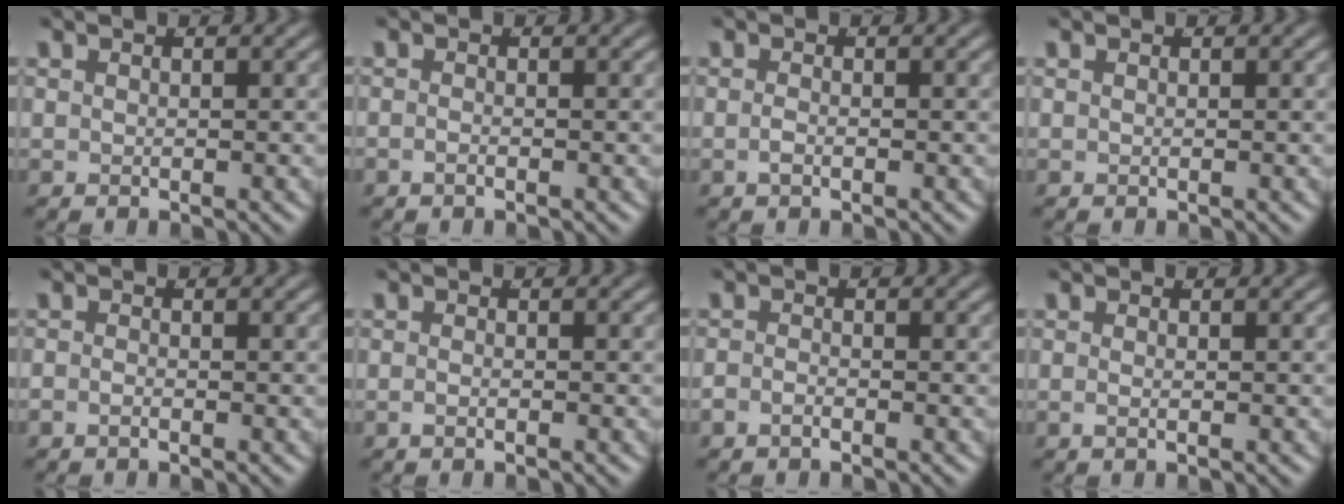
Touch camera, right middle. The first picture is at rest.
{"total": 0.9, "force": [-0.8, 0.2, 0.3], "torque": [-0.013, -0.007, -0.015]}
{"total": 0.8, "force": [-0.6, -0.2, 0.5], "torque": [-0.017, -0.010, -0.007]}
{"total": 0.0}
{"total": 1.2, "force": [-0.8, 0.6, 0.5], "torque": [-0.019, -0.007, -0.016]}
{"total": 0.9, "force": [-0.7, -0.2, 0.4], "torque": [-0.011, -0.006, -0.012]}
{"total": 1.3, "force": [-1.1, 0.5, 0.5], "torque": [-0.016, -0.009, -0.019]}
{"total": 0.7, "force": [-0.4, -0.3, 0.5], "torque": [-0.012, -0.008, -0.003]}